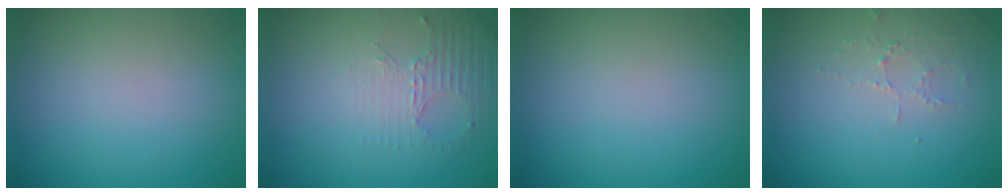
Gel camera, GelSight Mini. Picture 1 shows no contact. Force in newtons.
{"total": 2.7, "press": 1.9, "slide": 1.9}
{"total": 0.0}
{"total": 1.9, "press": 1.8, "slide": 0.4}